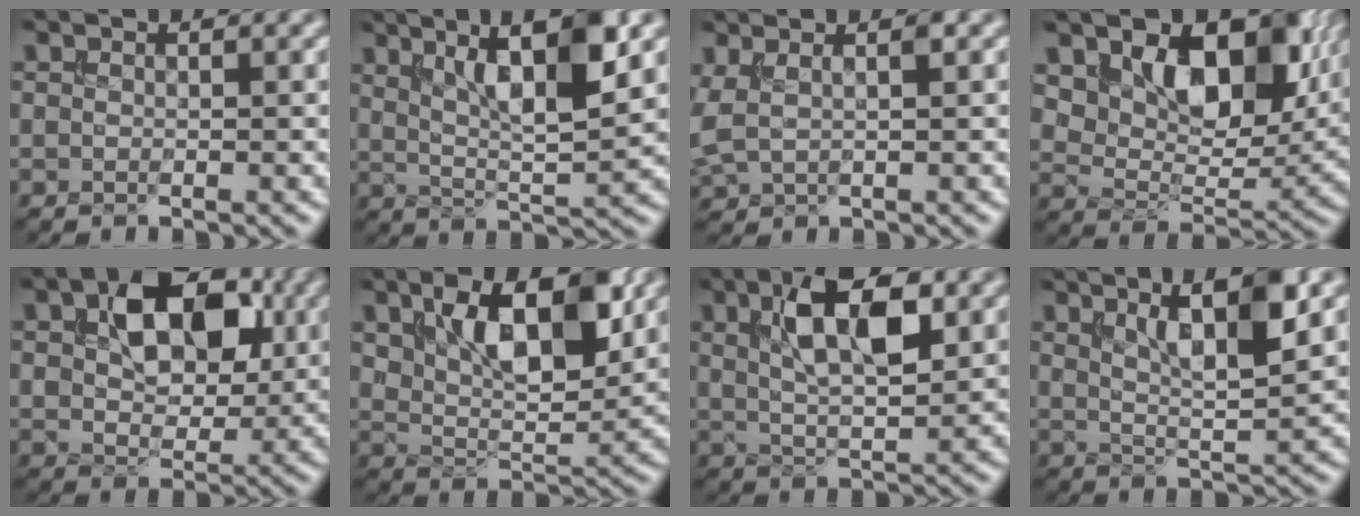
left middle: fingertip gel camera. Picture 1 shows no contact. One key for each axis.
{"total": 8.2, "fx": 3.4, "fy": 2.0, "fz": 7.2, "tx": -0.114, "ty": 0.006, "tz": 0.060}
{"total": 2.5, "fx": 1.0, "fy": 0.9, "fz": 2.1, "tx": -0.044, "ty": 0.005, "tz": 0.021}
{"total": 9.7, "fx": 4.1, "fy": 6.0, "fz": 6.4, "tx": -0.097, "ty": -0.012, "tz": 0.066}
{"total": 8.3, "fx": 2.1, "fy": 5.2, "fz": 6.2, "tx": -0.102, "ty": 0.006, "tz": 0.032}
{"total": 9.1, "fx": 3.9, "fy": 4.2, "fz": 7.1, "tx": -0.117, "ty": 0.000, "tz": 0.067}
{"total": 7.5, "fx": 2.4, "fy": 2.9, "fz": 6.4, "tx": -0.113, "ty": 0.006, "tz": 0.045}
{"total": 6.9, "fx": 3.3, "fy": 1.6, "fz": 5.8, "tx": -0.088, "ty": 0.007, "tz": 0.053}